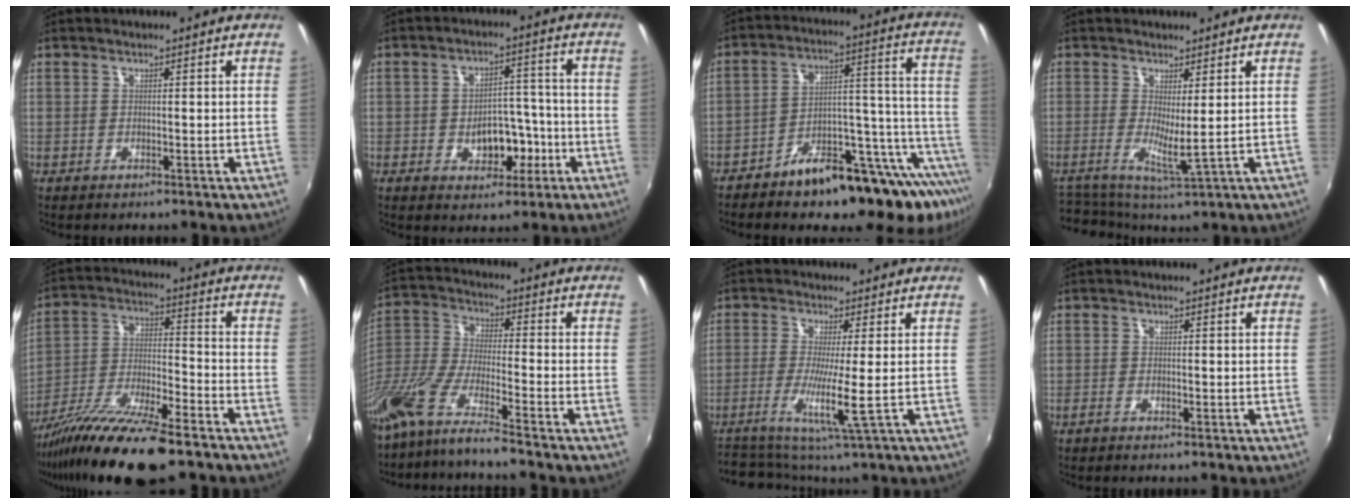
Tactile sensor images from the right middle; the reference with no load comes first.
{"total": 7.0, "force": [-2.5, 4.5, 4.7], "torque": [-0.073, 0.013, -0.023]}
{"total": 19.9, "force": [-14.6, 5.4, 12.4], "torque": [-0.135, 0.009, -0.215]}
{"total": 5.1, "force": [-0.6, 1.4, 4.8], "torque": [-0.099, -0.007, -0.009]}
{"total": 17.3, "force": [-12.7, 2.6, 11.5], "torque": [-0.223, -0.034, -0.227]}
{"total": 12.4, "force": [-9.4, 0.4, 8.1], "torque": [-0.167, -0.024, -0.187]}
{"total": 8.3, "force": [-2.8, 0.3, 7.8], "torque": [-0.172, -0.020, -0.050]}
{"total": 1.3, "force": [-1.0, 0.2, 0.7], "torque": [-0.017, -0.003, -0.022]}